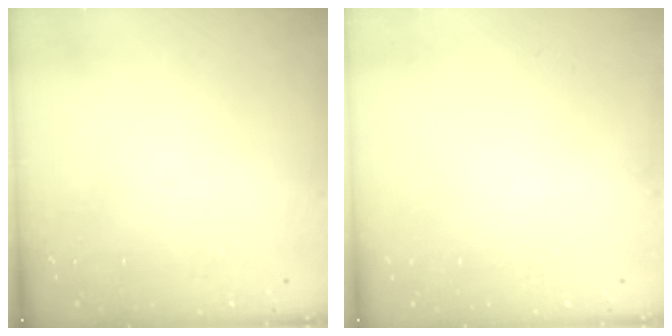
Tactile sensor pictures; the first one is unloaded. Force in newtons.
{"total": 0.0}